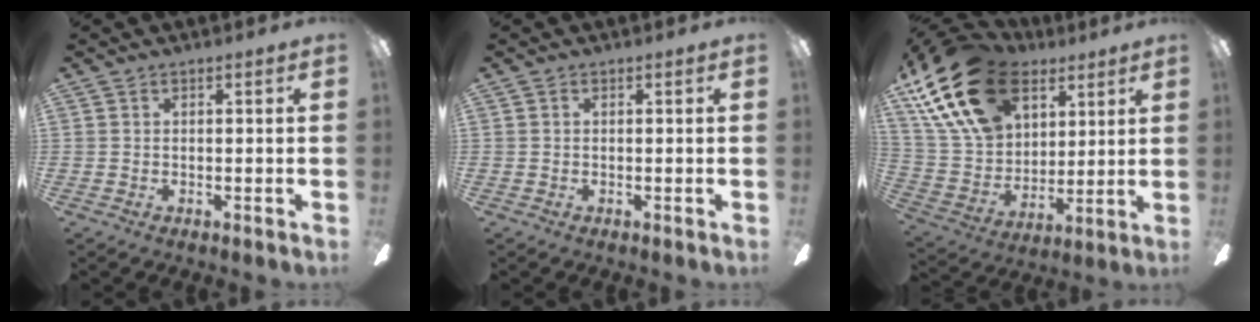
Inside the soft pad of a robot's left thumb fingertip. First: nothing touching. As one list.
[{"total": 0.0}, {"total": 23.5, "force": [12.7, 14.5, 13.4], "torque": [-0.273, -0.047, 0.229]}]